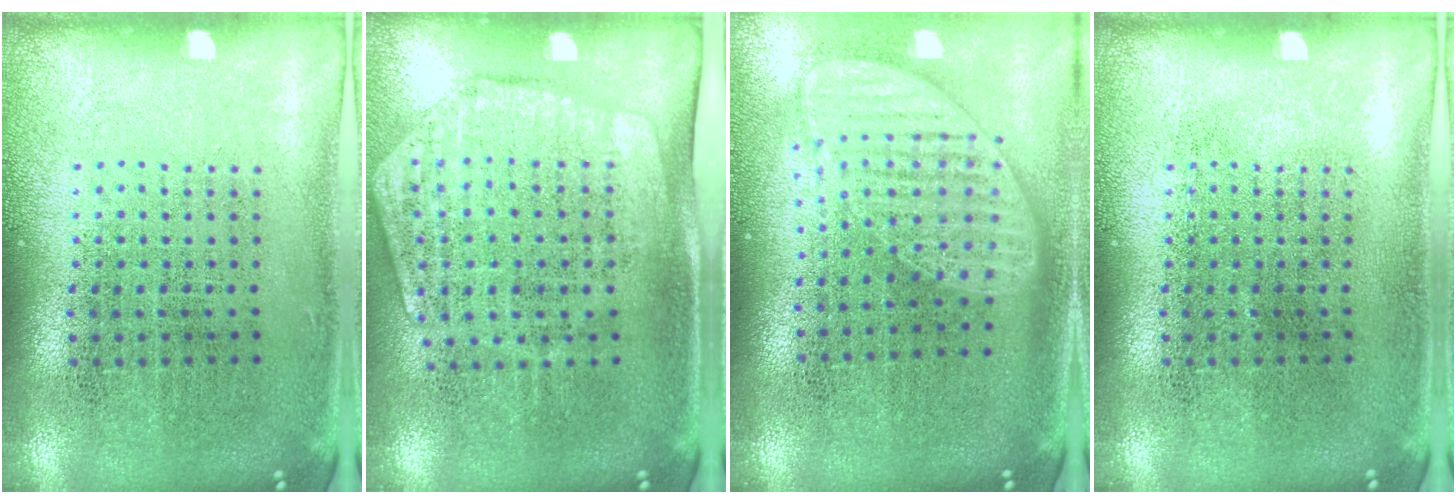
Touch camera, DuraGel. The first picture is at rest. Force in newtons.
{"total": 1.9, "press": 1.6, "slide": 1.0}
{"total": 1.7, "press": 1.3, "slide": 1.0}
{"total": 0.0}